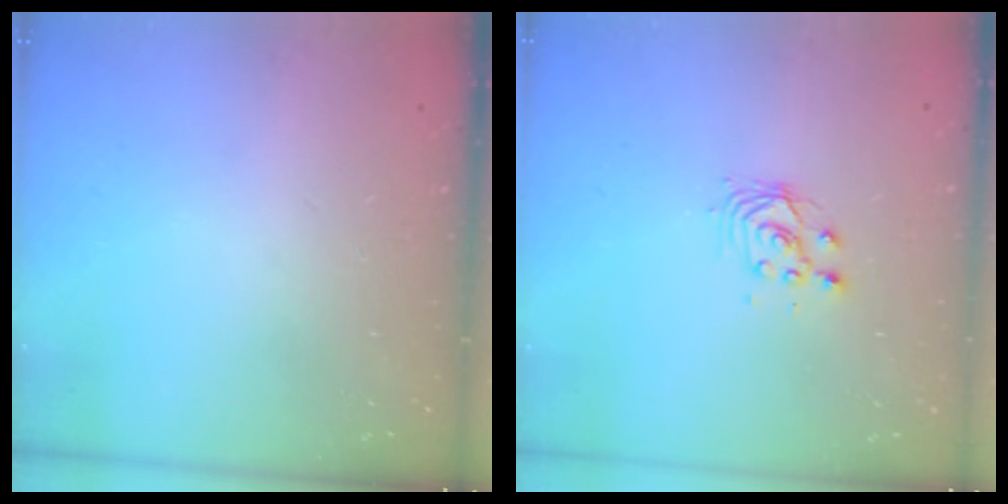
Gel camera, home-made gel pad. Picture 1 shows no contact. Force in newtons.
{"total": 3.4, "press": 3.4, "slide": 0.2}